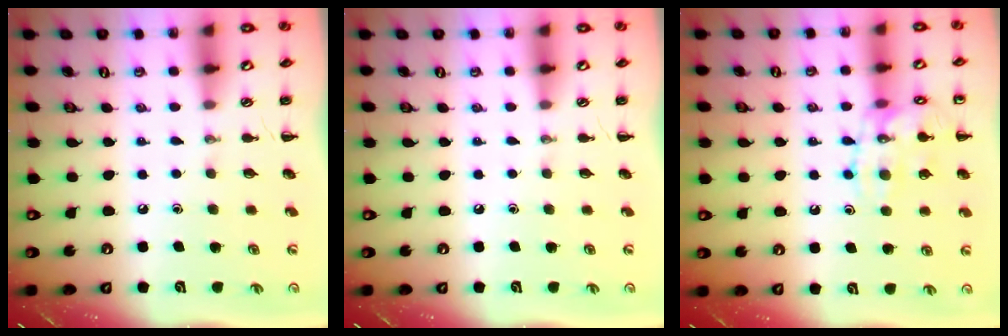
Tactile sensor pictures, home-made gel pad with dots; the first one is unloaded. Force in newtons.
{"total": 0.0}
{"total": 12.8, "press": 12.7, "slide": 1.0}